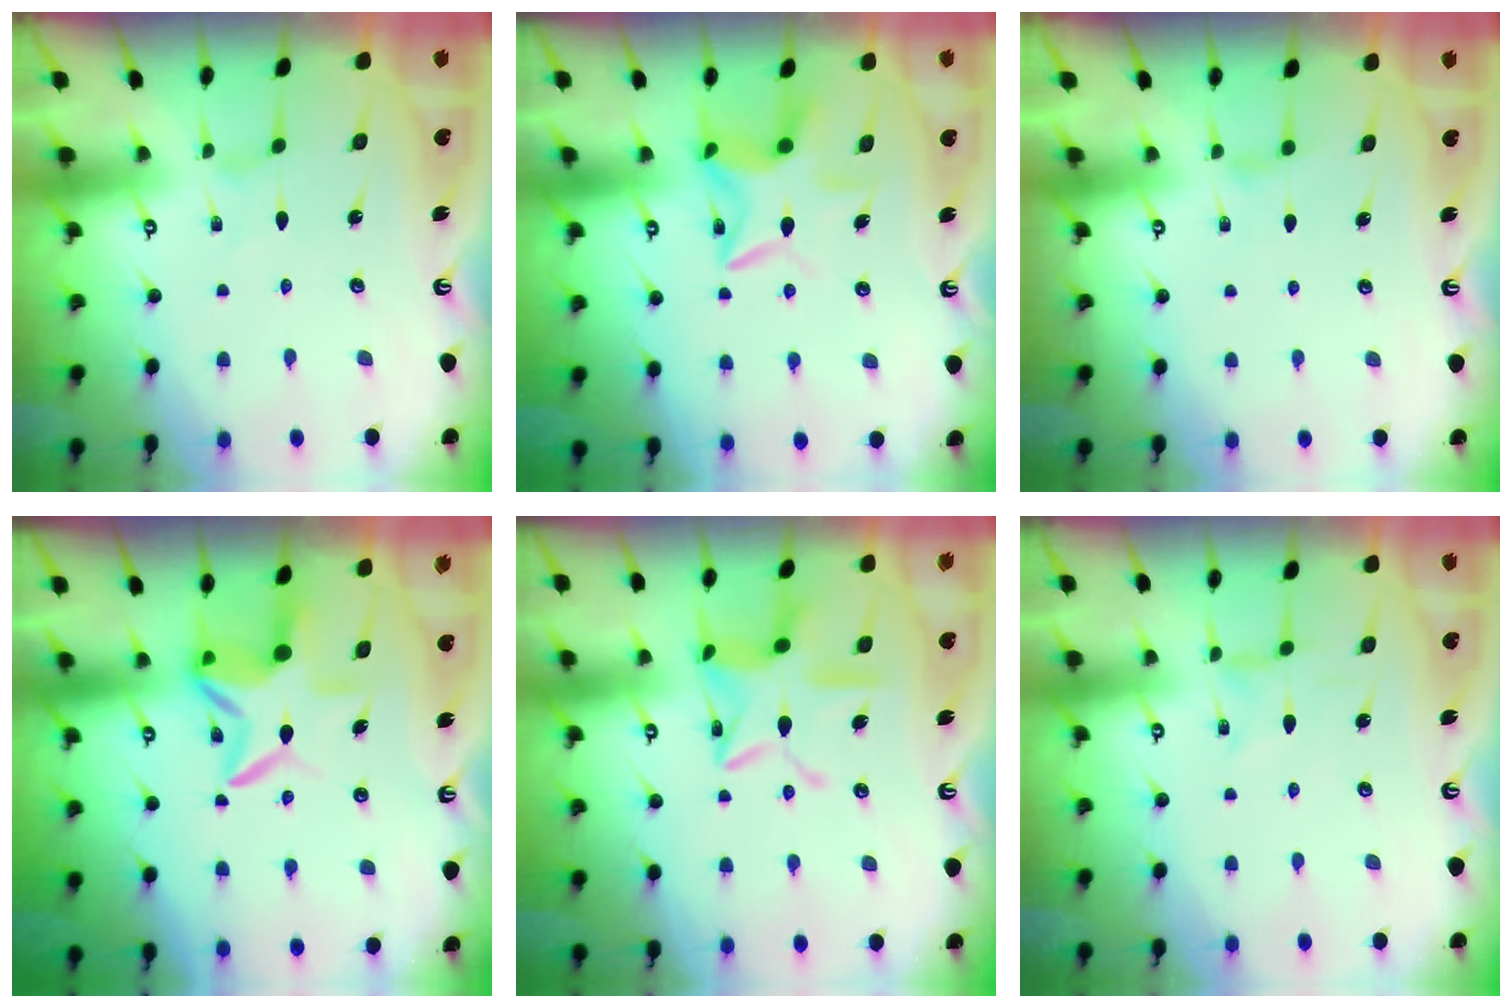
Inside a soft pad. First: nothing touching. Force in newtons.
{"total": 10.2, "press": 10.2, "slide": 0.7}
{"total": 2.4, "press": 2.3, "slide": 0.5}
{"total": 8.2, "press": 8.2, "slide": 1.0}
{"total": 14.9, "press": 14.9, "slide": 1.3}
{"total": 0.8, "press": 0.7, "slide": 0.2}